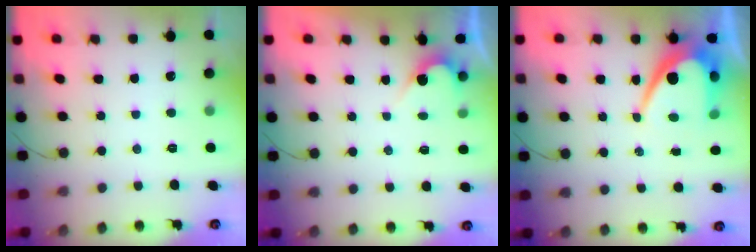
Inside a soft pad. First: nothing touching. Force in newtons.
{"total": 2.4, "press": 2.4, "slide": 0.1}
{"total": 10.1, "press": 10.1, "slide": 0.6}